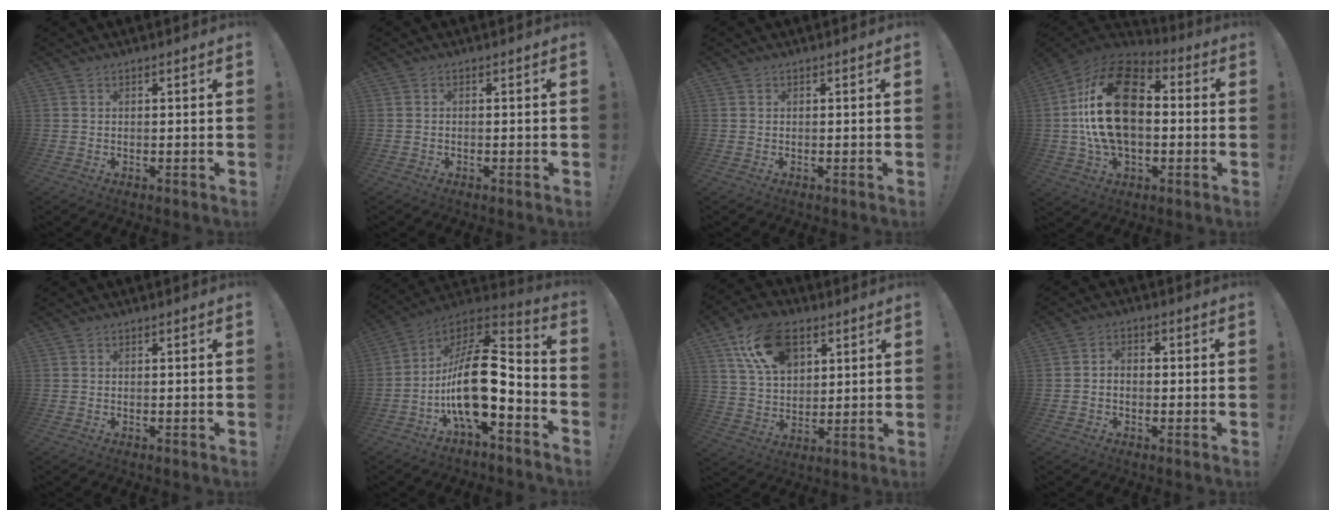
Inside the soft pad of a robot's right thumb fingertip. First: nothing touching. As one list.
[{"total": 0.6, "force": [-0.4, 0.3, 0.3], "torque": [-0.013, 0.004, -0.006]}, {"total": 0.0}, {"total": 26.2, "force": [2.5, 16.1, 20.6], "torque": [-0.386, 0.018, 0.046]}, {"total": 0.0}, {"total": 19.2, "force": [-3.9, 7.8, 17.1], "torque": [-0.334, 0.015, -0.063]}, {"total": 16.8, "force": [8.6, 10.5, 9.8], "torque": [-0.159, -0.024, 0.160]}, {"total": 2.9, "force": [-1.5, 1.9, 1.5], "torque": [-0.030, 0.013, -0.026]}]